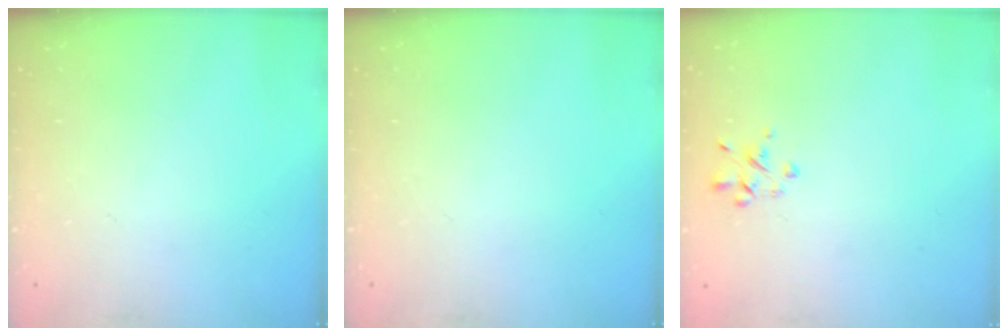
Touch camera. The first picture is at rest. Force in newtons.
{"total": 0.0}
{"total": 1.5, "press": 1.5, "slide": 0.3}